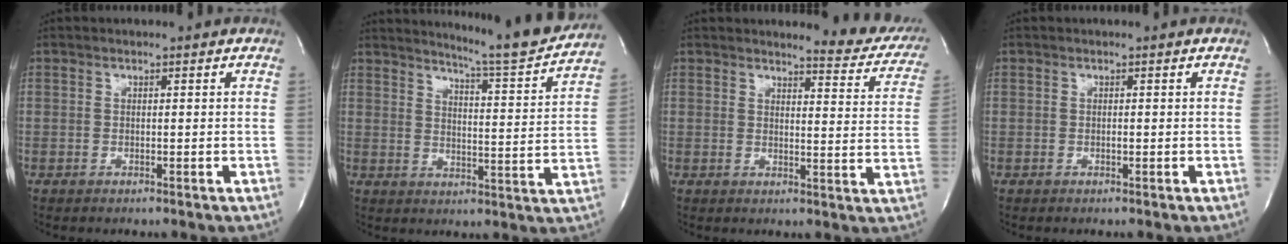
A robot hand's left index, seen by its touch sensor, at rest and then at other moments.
{"total": 13.7, "force": [13.0, -1.1, 3.9], "torque": [-0.067, -0.052, 0.167]}
{"total": 9.5, "force": [9.2, 1.6, 2.0], "torque": [-0.003, -0.046, 0.081]}
{"total": 0.0}